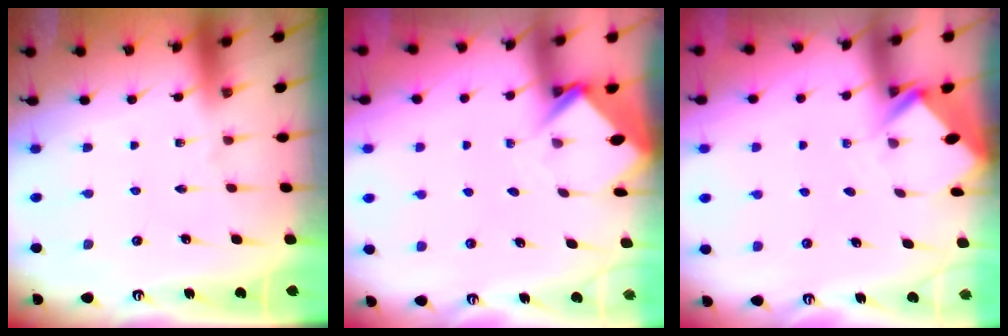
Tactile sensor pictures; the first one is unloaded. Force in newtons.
{"total": 3.9, "press": 3.9, "slide": 0.1}
{"total": 2.7, "press": 2.7, "slide": 0.1}